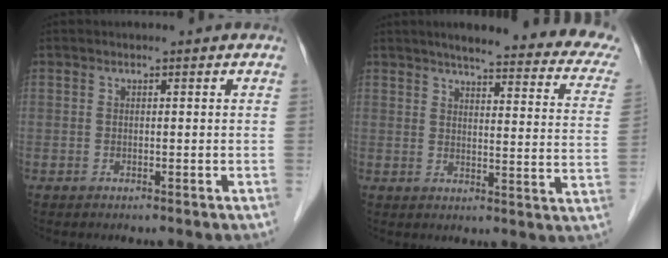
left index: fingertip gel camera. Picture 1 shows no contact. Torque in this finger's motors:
{"motor_torque": [0.05, -0.31, 0.52, 0.09]}